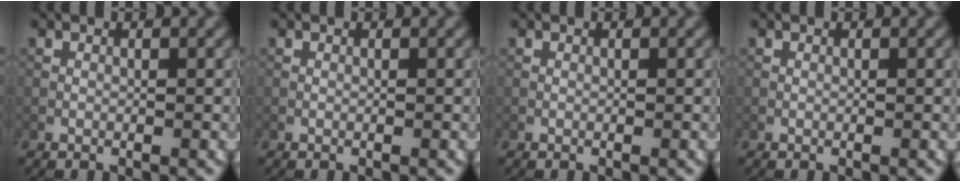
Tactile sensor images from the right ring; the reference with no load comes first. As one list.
[{"total": 0.0}, {"total": 0.0}, {"total": 0.0}]